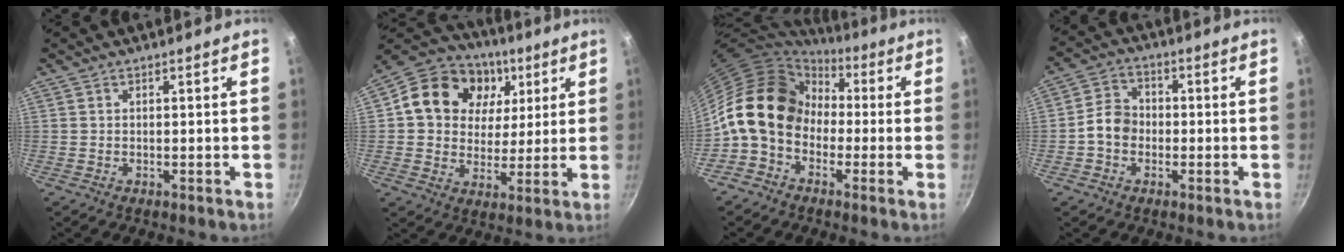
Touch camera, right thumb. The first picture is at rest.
{"total": 18.8, "force": [5.8, 15.0, 9.8], "torque": [-0.141, 0.001, 0.086]}
{"total": 15.9, "force": [0.3, 12.4, 9.9], "torque": [-0.144, 0.040, -0.015]}
{"total": 6.1, "force": [-1.3, 5.0, 3.2], "torque": [-0.029, 0.025, -0.035]}